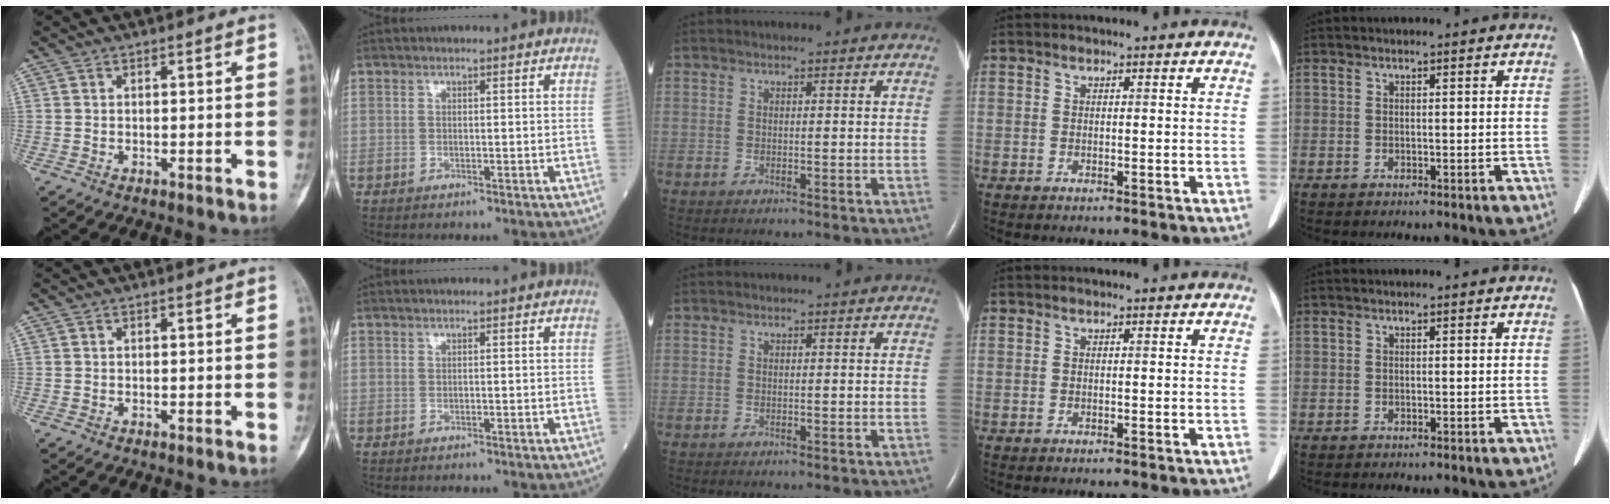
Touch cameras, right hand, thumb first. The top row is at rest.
{}